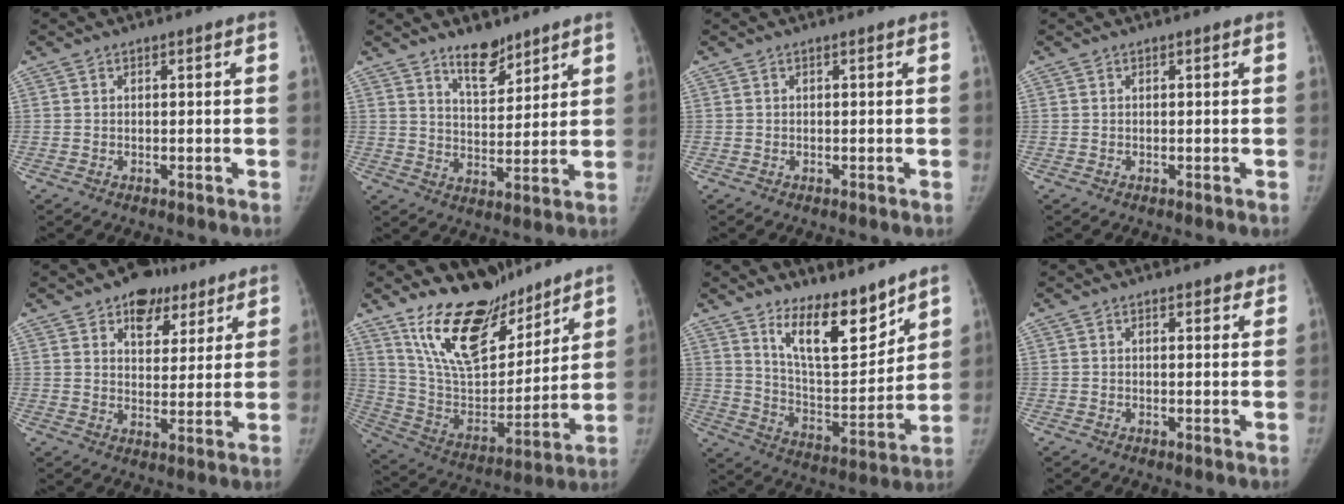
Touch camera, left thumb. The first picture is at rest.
{"total": 7.7, "force": [5.9, 3.3, 3.7], "torque": [-0.033, -0.046, 0.100]}
{"total": 0.0}
{"total": 0.0}
{"total": 10.1, "force": [6.3, 6.6, 4.5], "torque": [-0.022, -0.025, 0.091]}
{"total": 20.4, "force": [15.6, 9.0, 9.8], "torque": [-0.118, -0.100, 0.281]}
{"total": 13.3, "force": [9.9, 4.5, 7.8], "torque": [-0.091, -0.086, 0.178]}
{"total": 1.8, "force": [1.4, 0.8, 0.8], "torque": [0.004, -0.008, 0.015]}